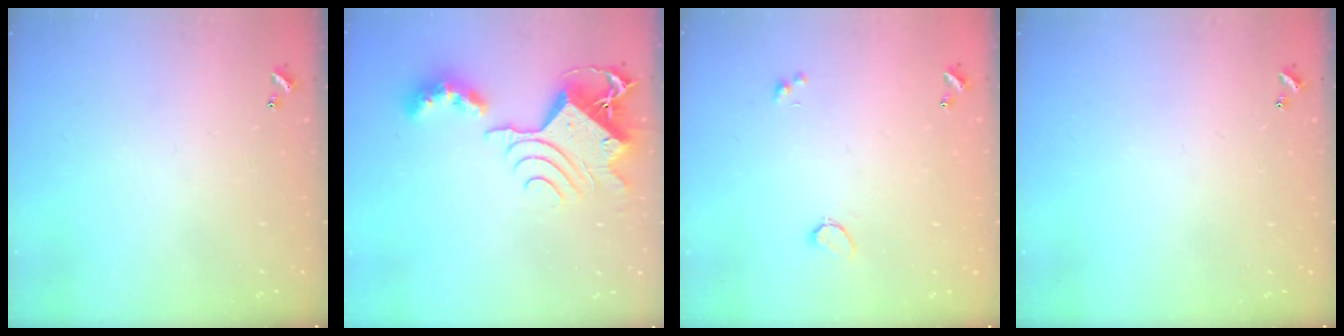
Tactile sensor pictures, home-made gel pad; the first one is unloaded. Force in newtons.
{"total": 15.6, "press": 15.5, "slide": 1.7}
{"total": 0.8, "press": 0.7, "slide": 0.4}
{"total": 0.0}